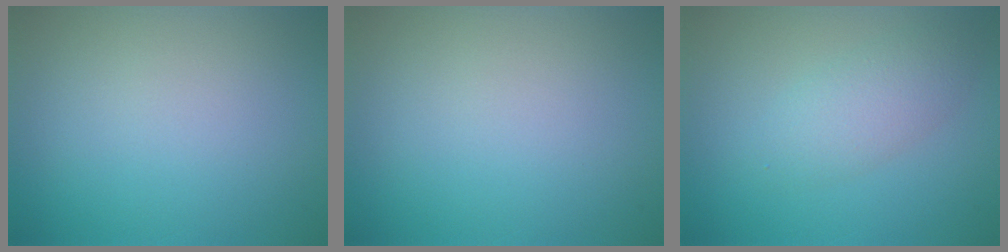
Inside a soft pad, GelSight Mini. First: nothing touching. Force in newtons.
{"total": 0.0}
{"total": 2.8, "press": 2.8, "slide": 0.1}